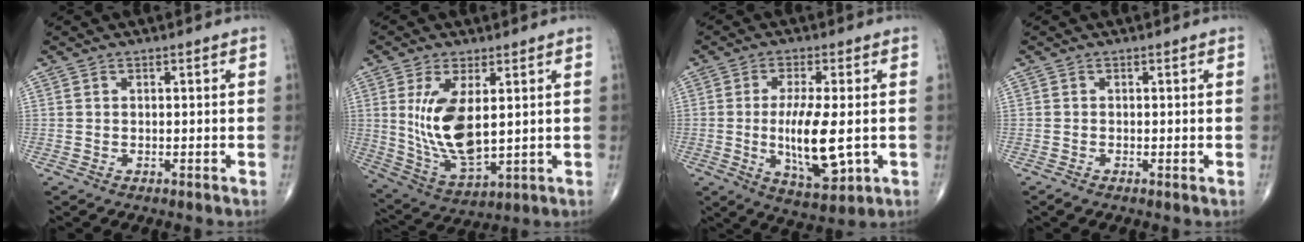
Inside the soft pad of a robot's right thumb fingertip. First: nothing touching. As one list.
[{"total": 13.1, "force": [2.3, 5.9, 11.5], "torque": [-0.220, -0.025, 0.062]}, {"total": 12.1, "force": [-1.1, 4.0, 11.4], "torque": [-0.198, -0.017, -0.009]}, {"total": 0.8, "force": [-0.4, 0.3, 0.7], "torque": [-0.018, -0.004, -0.012]}]